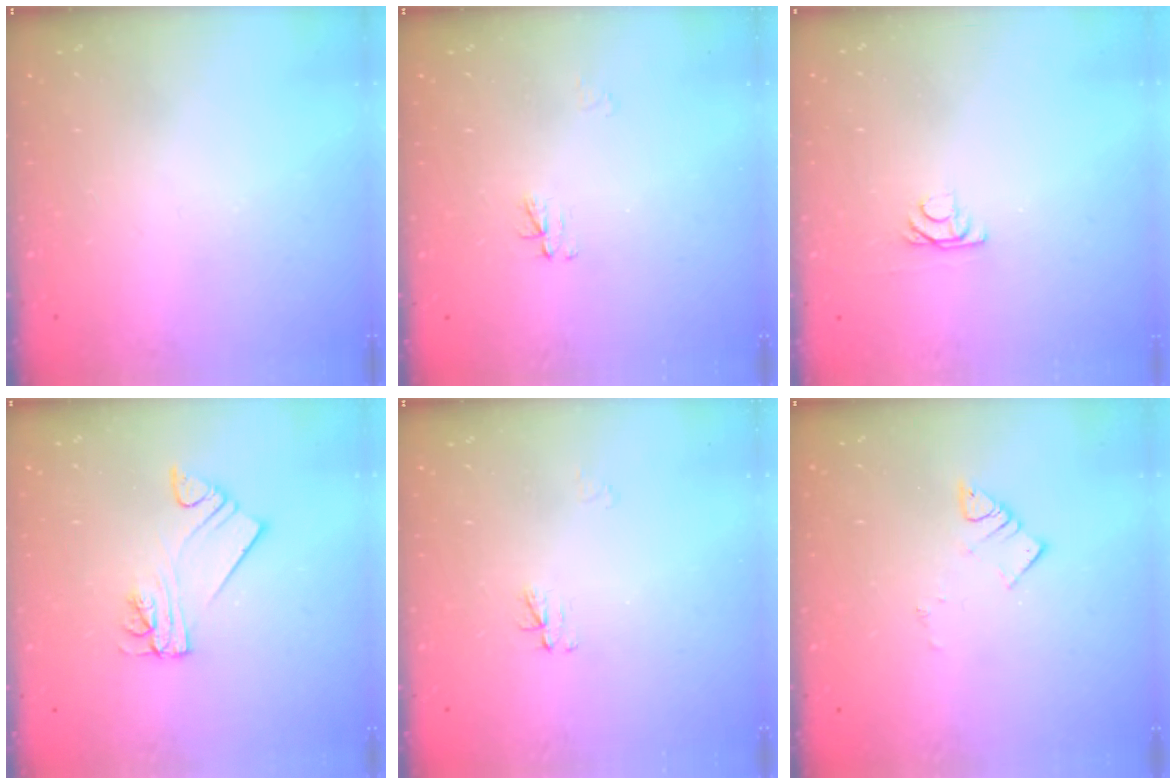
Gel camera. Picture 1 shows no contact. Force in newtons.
{"total": 3.0, "press": 3.0, "slide": 0.4}
{"total": 3.8, "press": 3.8, "slide": 0.4}
{"total": 4.5, "press": 4.5, "slide": 0.3}
{"total": 3.0, "press": 3.0, "slide": 0.4}
{"total": 3.4, "press": 3.4, "slide": 0.3}